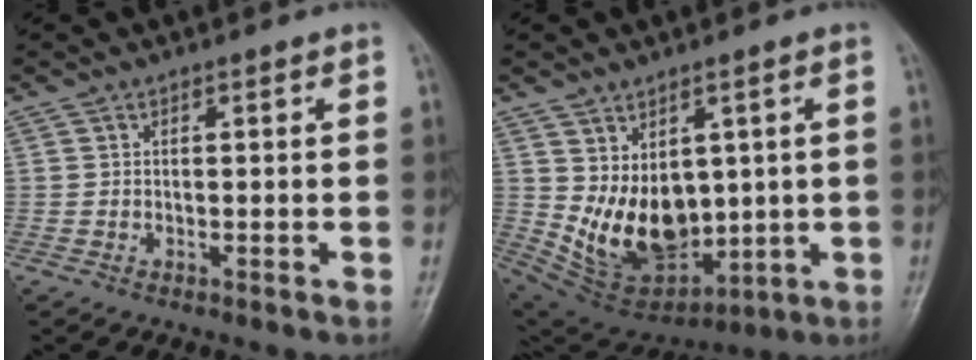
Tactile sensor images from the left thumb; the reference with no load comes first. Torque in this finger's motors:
{"motor_torque": [0.54, 0.70, 0.70, -0.81, 0.17]}